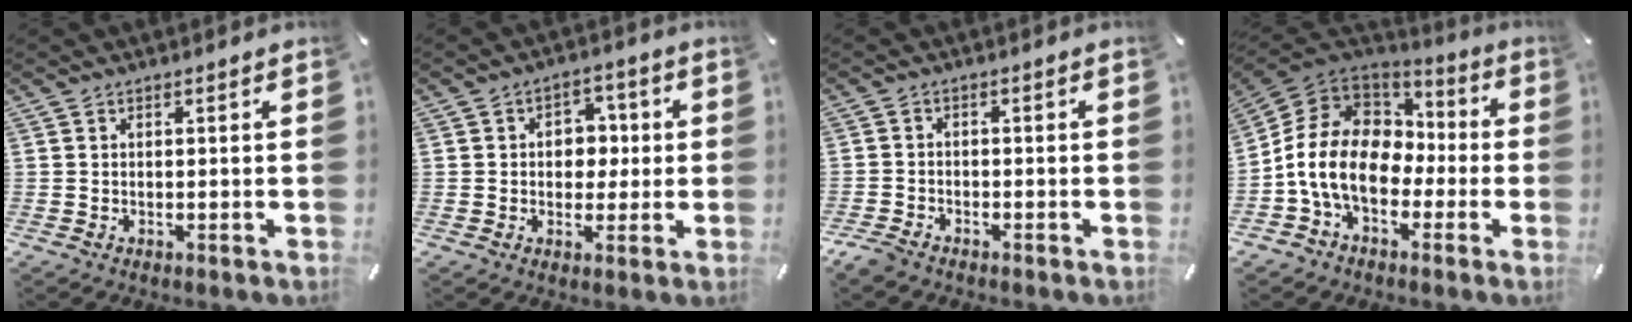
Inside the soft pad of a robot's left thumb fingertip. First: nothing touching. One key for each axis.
{"total": 6.9, "fx": 0.1, "fy": 5.8, "fz": 3.8, "tx": -0.043, "ty": 0.003, "tz": -0.004}
{"total": 2.8, "fx": -2.3, "fy": 1.2, "fz": 0.9, "tx": -0.028, "ty": 0.008, "tz": -0.049}
{"total": 14.8, "fx": -3.7, "fy": 11.1, "fz": 9.0, "tx": -0.207, "ty": 0.023, "tz": -0.069}